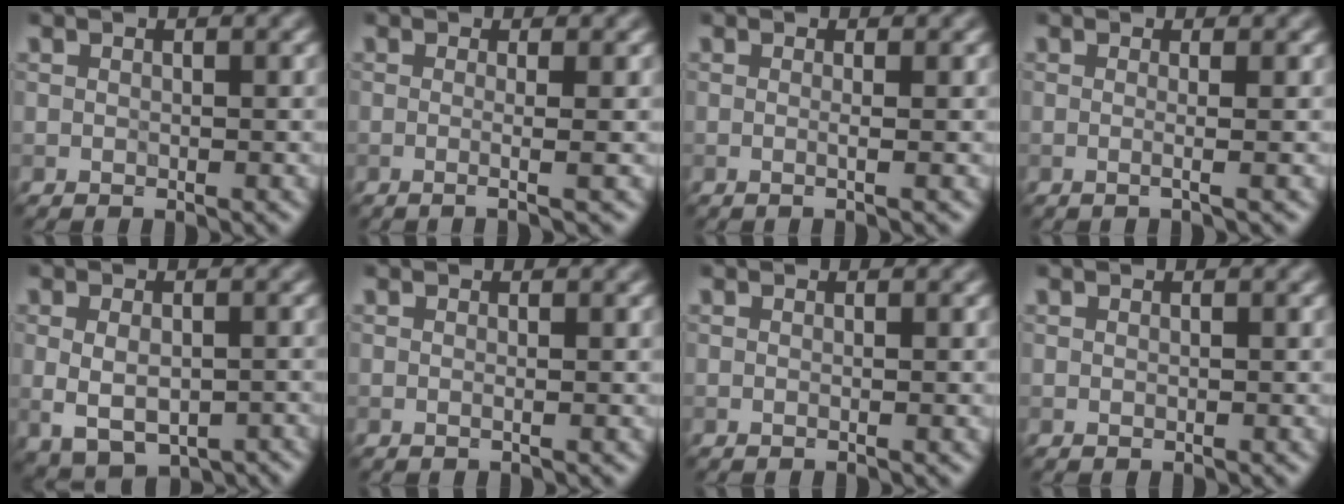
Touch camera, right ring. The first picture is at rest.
{"total": 3.2, "force": [0.4, 1.5, 2.8], "torque": [-0.017, 0.003, -0.027]}
{"total": 2.3, "force": [0.5, 1.1, 1.9], "torque": [-0.008, -0.003, -0.020]}
{"total": 2.5, "force": [0.4, 1.2, 2.1], "torque": [-0.012, 0.000, -0.027]}
{"total": 5.4, "force": [-1.4, 3.4, 3.9], "torque": [-0.072, -0.024, -0.010]}
{"total": 0.6, "force": [0.2, 0.3, 0.6], "torque": [-0.008, -0.012, -0.008]}
{"total": 0.6, "force": [0.0, 0.1, 0.6], "torque": [-0.010, -0.007, -0.005]}
{"total": 0.0}